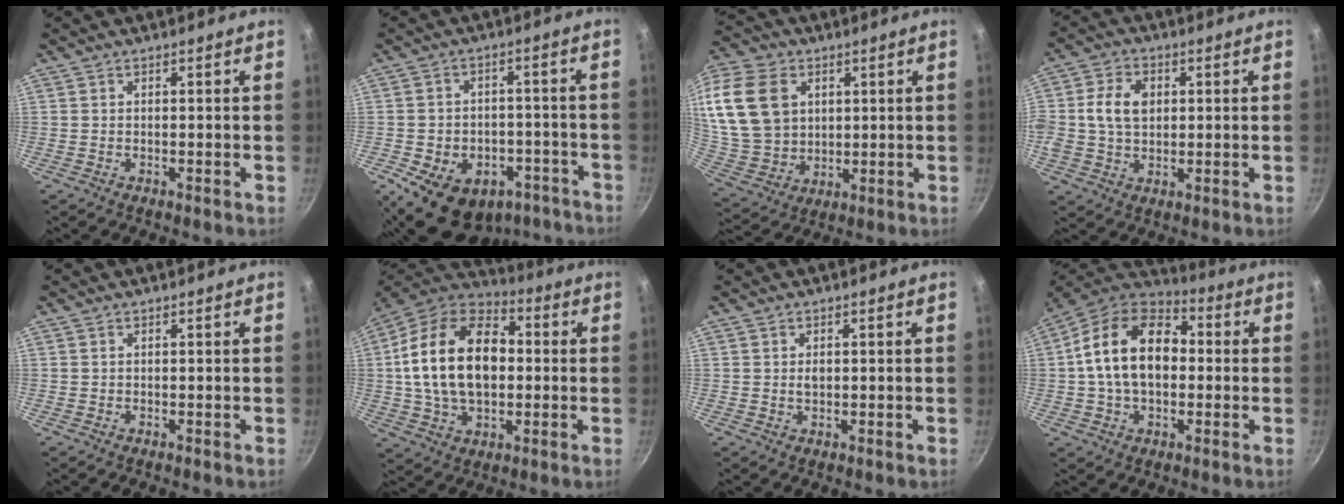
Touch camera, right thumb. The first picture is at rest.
{"total": 17.9, "force": [-10.0, 12.1, 8.7], "torque": [-0.096, 0.049, -0.120]}
{"total": 21.1, "force": [6.2, 15.7, 12.7], "torque": [-0.251, -0.007, 0.130]}
{"total": 8.8, "force": [1.2, 6.4, 5.9], "torque": [-0.099, 0.011, 0.013]}
{"total": 0.0}
{"total": 22.5, "force": [1.3, 14.7, 17.0], "torque": [-0.278, 0.031, 0.015]}
{"total": 1.4, "force": [0.2, 0.9, 1.0], "torque": [-0.013, 0.000, 0.005]}
{"total": 18.2, "force": [0.9, 12.2, 13.5], "torque": [-0.208, 0.035, -0.001]}